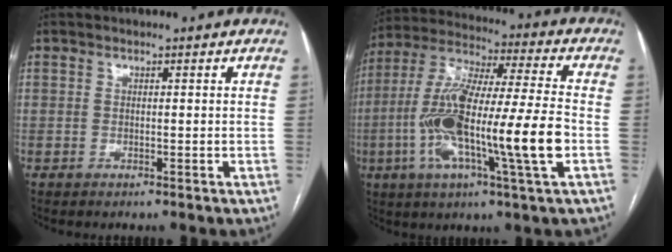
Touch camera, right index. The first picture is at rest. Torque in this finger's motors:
{"motor_torque": [2.14, 0.00, 0.93, 0.21]}